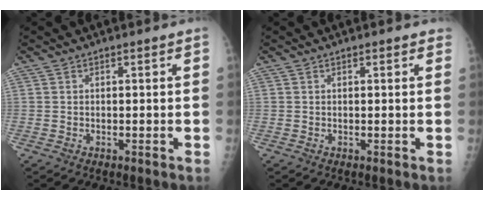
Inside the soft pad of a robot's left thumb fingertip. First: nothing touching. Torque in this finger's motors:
{"motor_torque": [-0.10, 0.03, -0.07, 0.15, -0.02]}